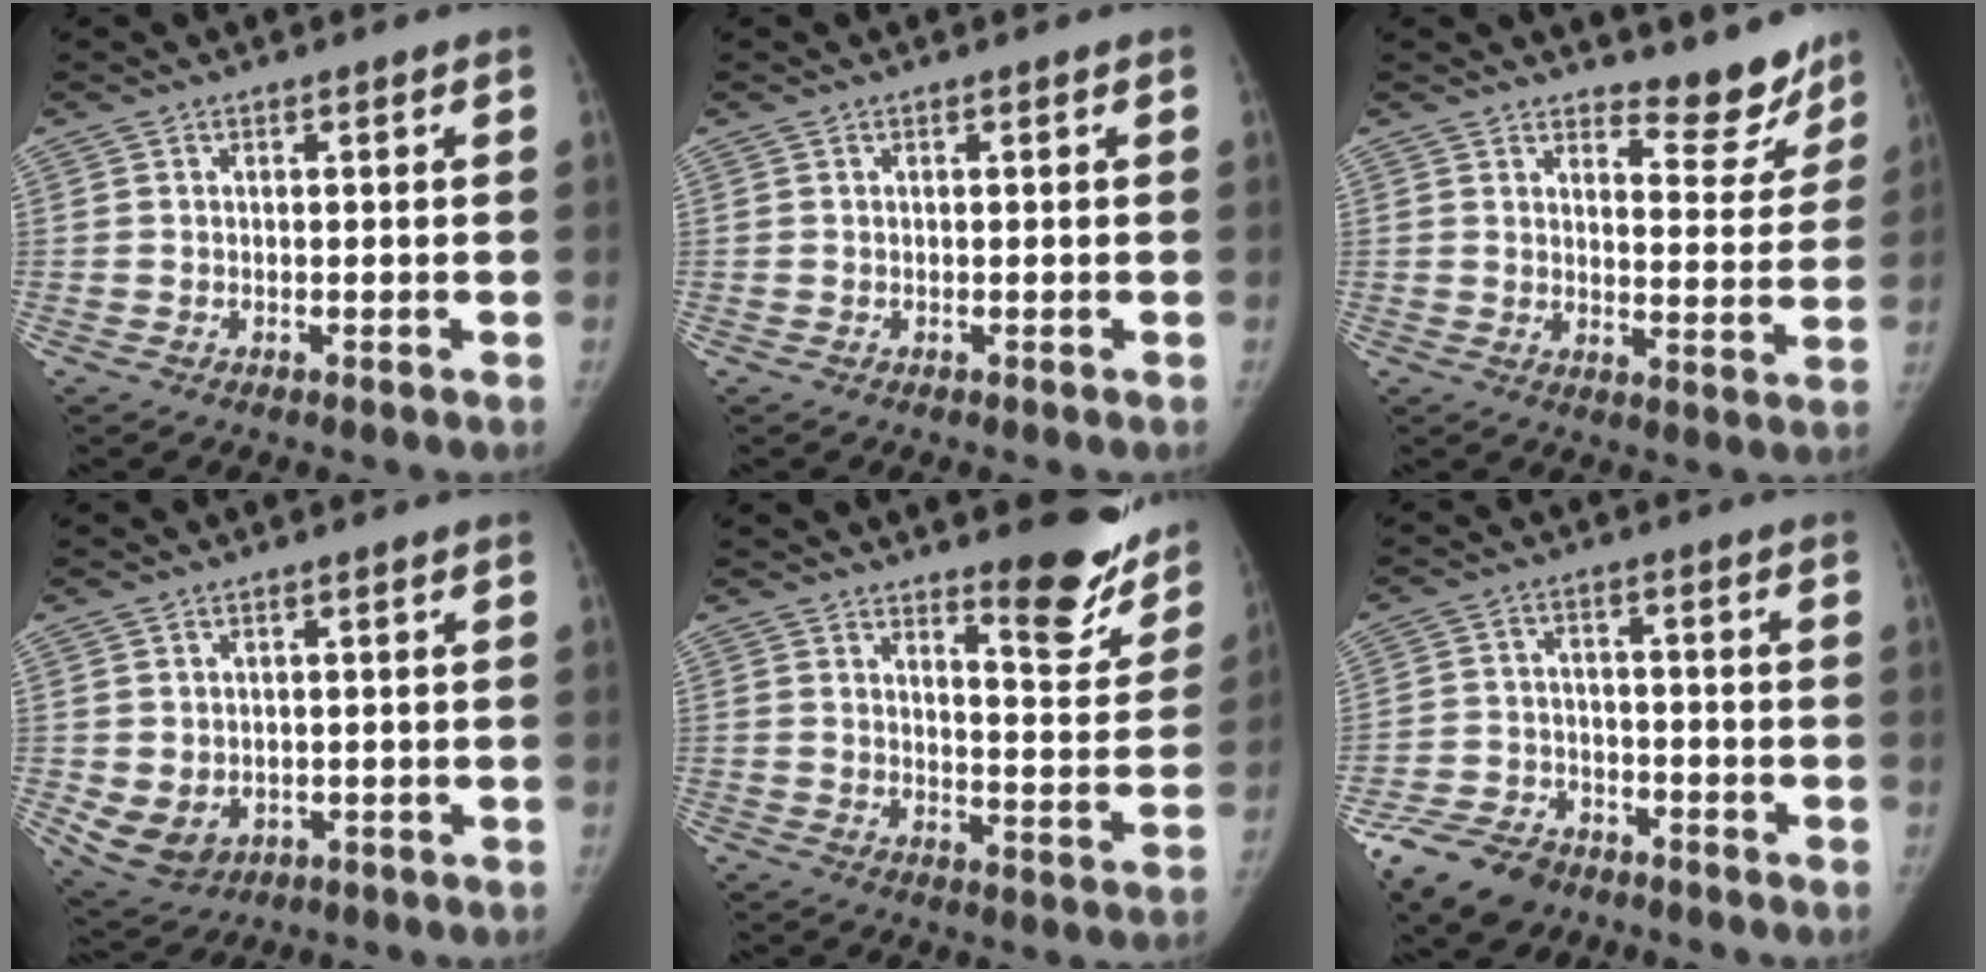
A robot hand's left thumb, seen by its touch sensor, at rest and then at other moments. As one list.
[{"total": 0.0}, {"total": 8.7, "force": [7.9, 2.9, 2.3], "torque": [0.005, -0.074, 0.100]}, {"total": 6.6, "force": [-1.2, 5.3, 3.7], "torque": [-0.063, -0.002, 0.001]}, {"total": 12.9, "force": [10.3, 3.5, 7.0], "torque": [-0.049, -0.094, 0.134]}, {"total": 11.2, "force": [-8.1, 6.5, 4.1], "torque": [-0.073, 0.033, -0.143]}]